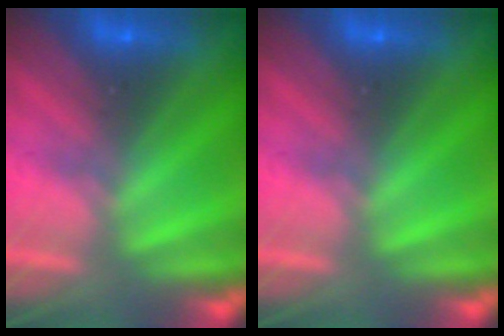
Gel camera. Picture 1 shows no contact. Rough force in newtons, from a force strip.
{"total": 0.0}